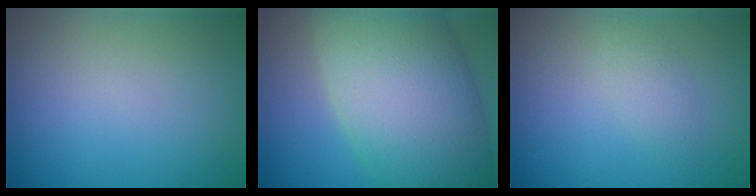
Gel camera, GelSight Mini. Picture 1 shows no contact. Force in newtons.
{"total": 14.4, "press": 14.4, "slide": 0.6}
{"total": 1.7, "press": 1.7, "slide": 0.1}